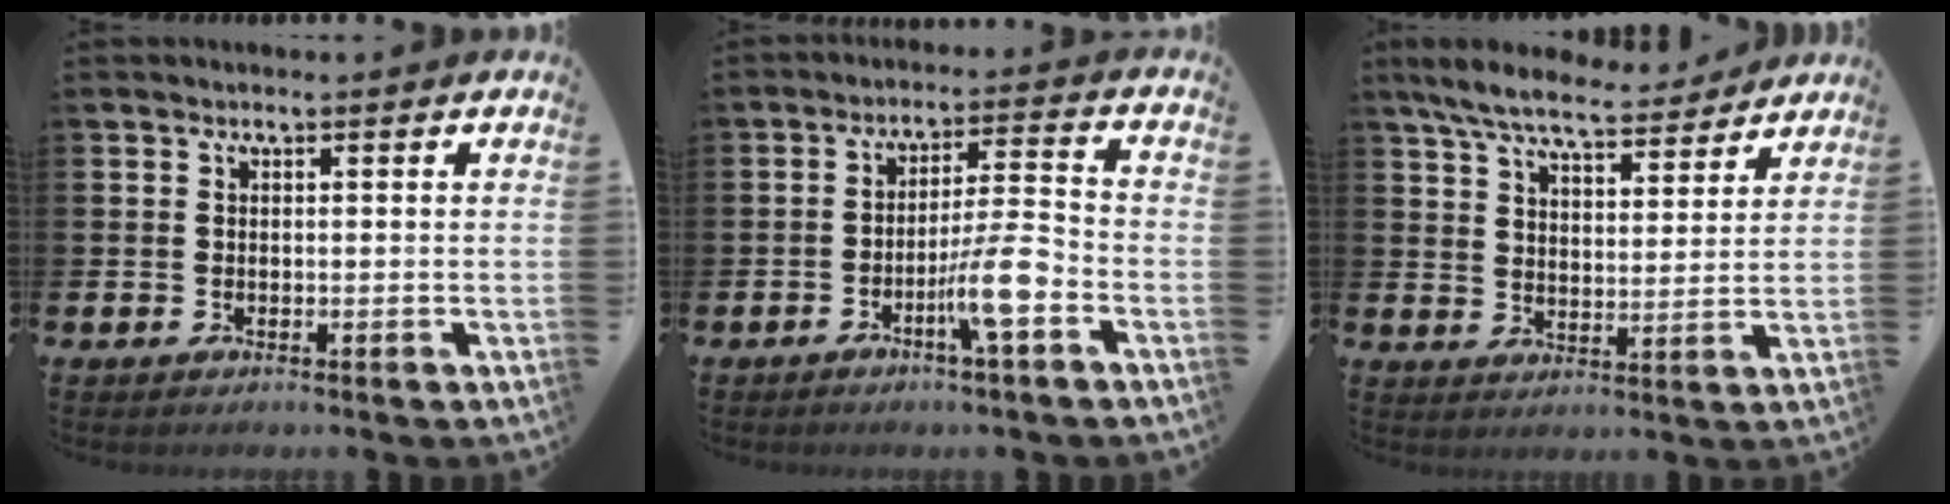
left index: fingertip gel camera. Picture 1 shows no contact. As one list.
[{"total": 7.0, "force": [-3.3, 0.6, 6.2], "torque": [-0.113, 0.003, -0.058]}, {"total": 8.0, "force": [7.3, 1.6, 2.9], "torque": [-0.078, -0.036, 0.128]}]